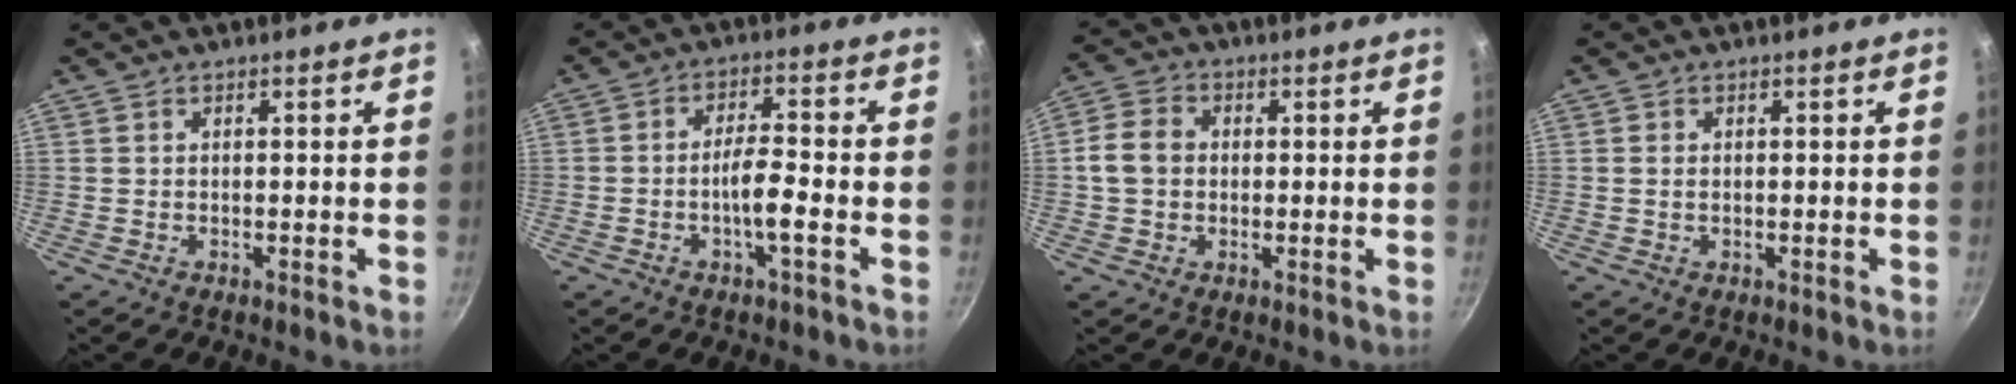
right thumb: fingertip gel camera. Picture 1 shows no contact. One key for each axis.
{"total": 5.3, "fx": -2.1, "fy": 1.0, "fz": 4.8, "tx": -0.088, "ty": 0.026, "tz": -0.040}
{"total": 6.4, "fx": 0.2, "fy": 5.2, "fz": 3.7, "tx": -0.056, "ty": 0.012, "tz": -0.010}
{"total": 1.1, "fx": 0.1, "fy": 0.8, "fz": 0.7, "tx": -0.013, "ty": 0.002, "tz": 0.001}